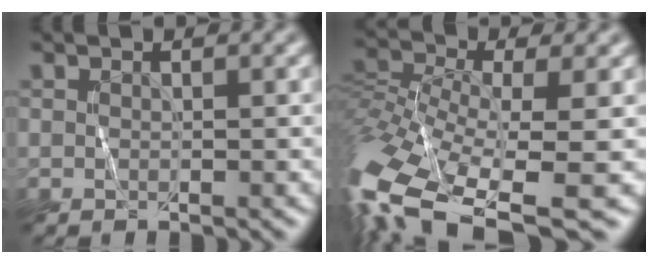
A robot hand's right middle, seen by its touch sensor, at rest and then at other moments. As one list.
[{"total": 13.6, "force": [-7.2, 5.9, 9.9], "torque": [-0.253, -0.016, -0.111]}]